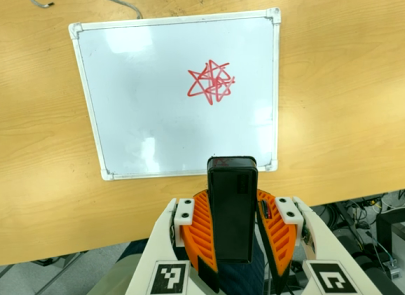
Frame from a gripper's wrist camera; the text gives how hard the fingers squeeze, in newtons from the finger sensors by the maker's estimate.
{"total": 9.8, "left": 8.1, "right": 11.6}